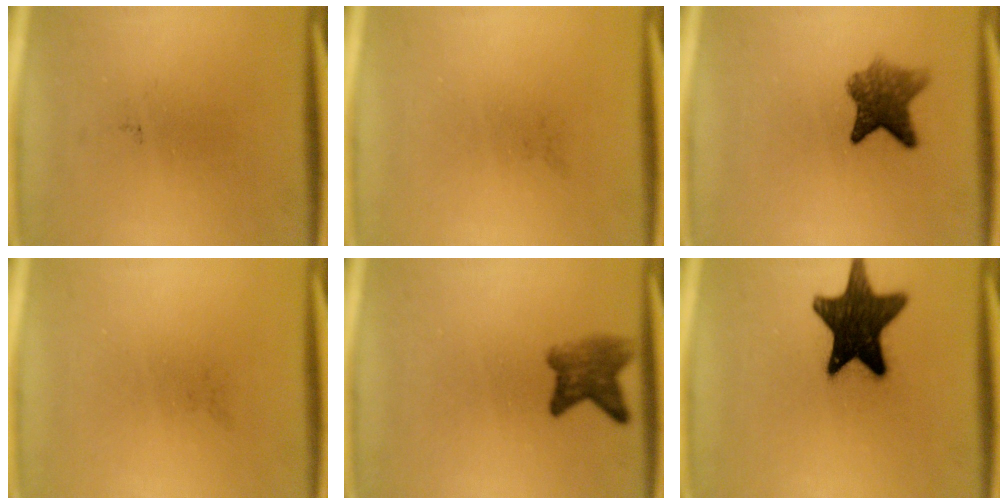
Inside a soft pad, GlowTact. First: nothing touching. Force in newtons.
{"total": 0.0}
{"total": 6.2}
{"total": 0.0}
{"total": 4.2}
{"total": 16.2}